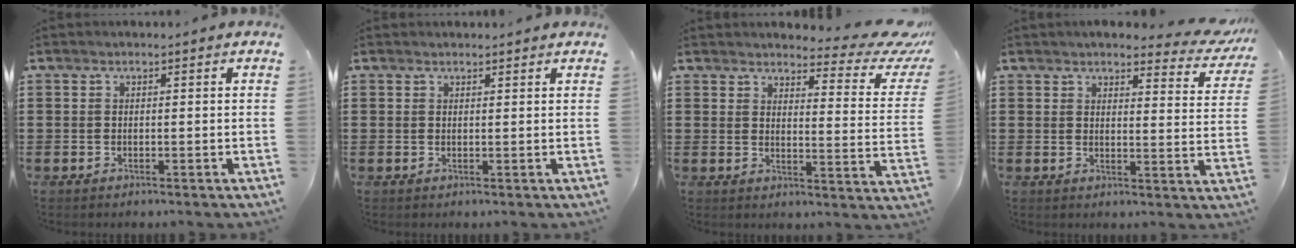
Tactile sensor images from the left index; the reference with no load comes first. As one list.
[{"total": 0.6, "force": [0.6, 0.0, 0.2], "torque": [-0.004, 0.000, 0.013]}, {"total": 5.8, "force": [4.8, 1.2, 3.2], "torque": [-0.050, -0.037, 0.074]}, {"total": 4.2, "force": [3.9, 0.4, 1.7], "torque": [-0.033, -0.025, 0.064]}]